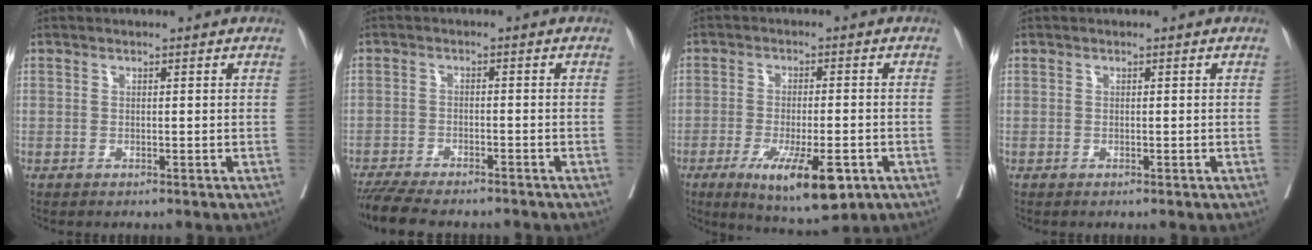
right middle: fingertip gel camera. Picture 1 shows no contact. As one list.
[{"total": 11.4, "force": [-9.9, 2.4, 5.0], "torque": [-0.080, -0.012, -0.150]}, {"total": 11.4, "force": [-5.3, 2.8, 9.6], "torque": [-0.153, -0.021, -0.074]}, {"total": 0.0}]